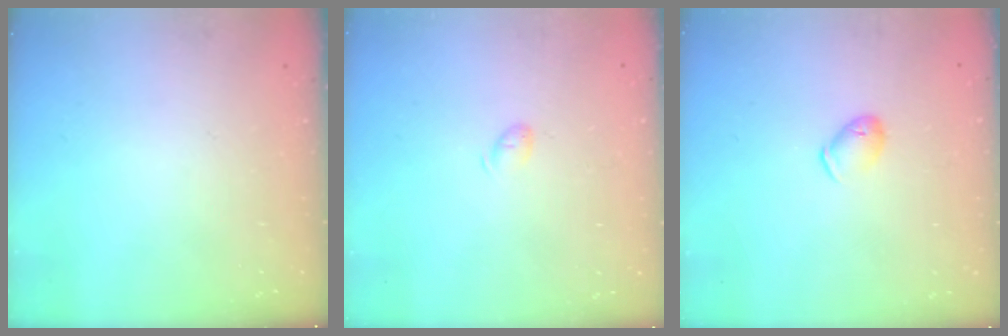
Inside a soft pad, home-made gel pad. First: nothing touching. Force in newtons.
{"total": 3.9, "press": 3.8, "slide": 0.5}
{"total": 6.2, "press": 6.2, "slide": 1.1}